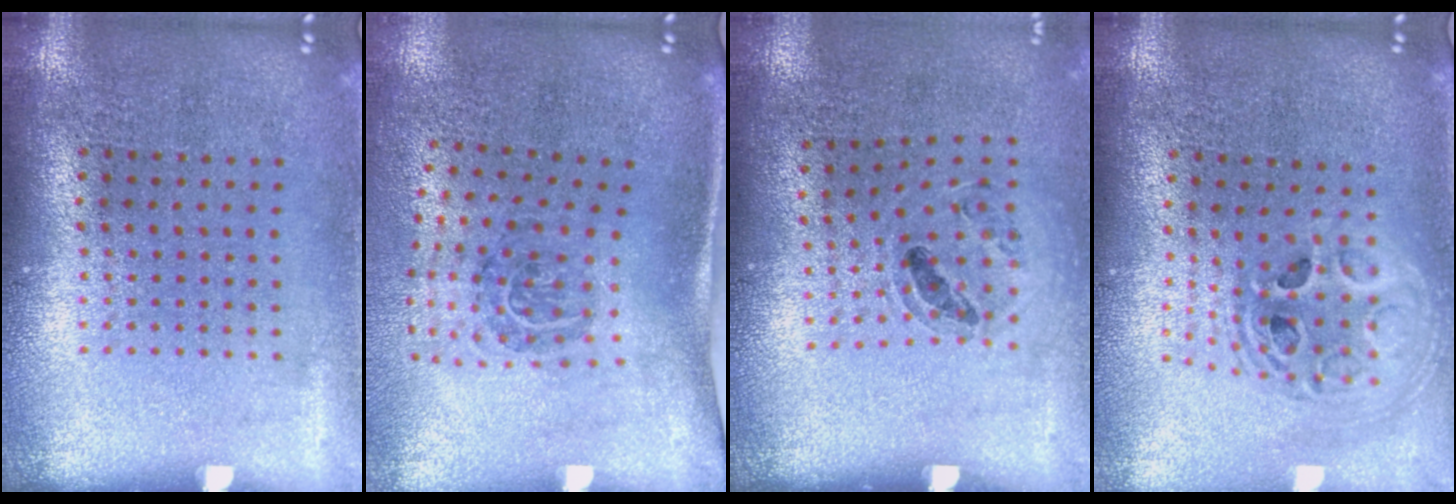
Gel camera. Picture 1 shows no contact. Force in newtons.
{"total": 1.9, "press": 1.2, "slide": 1.5}
{"total": 0.9, "press": 0.8, "slide": 0.3}
{"total": 2.1, "press": 1.7, "slide": 1.2}